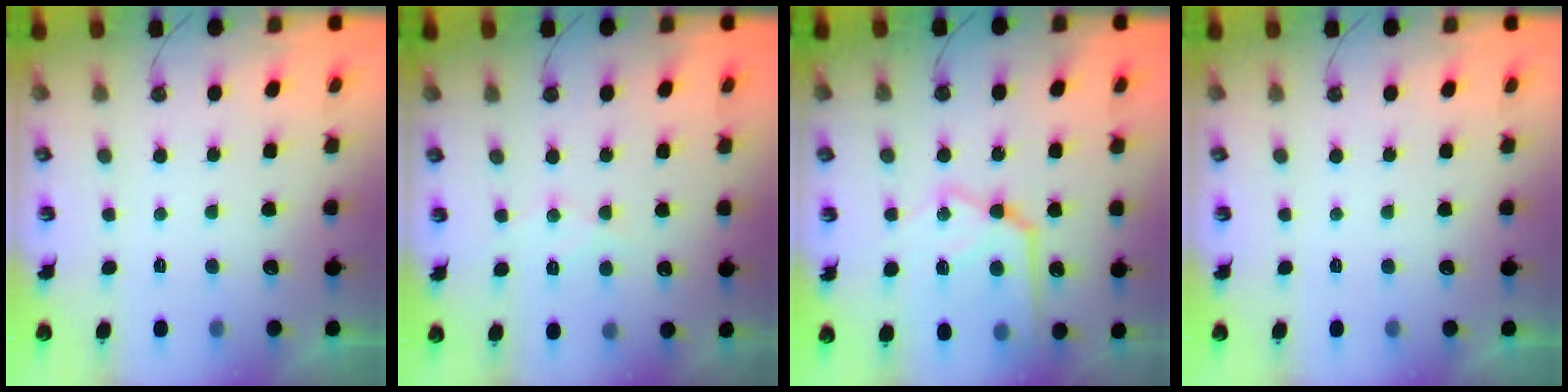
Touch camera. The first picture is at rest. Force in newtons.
{"total": 7.4, "press": 7.4, "slide": 0.5}
{"total": 18.3, "press": 18.3, "slide": 1.7}
{"total": 0.0}